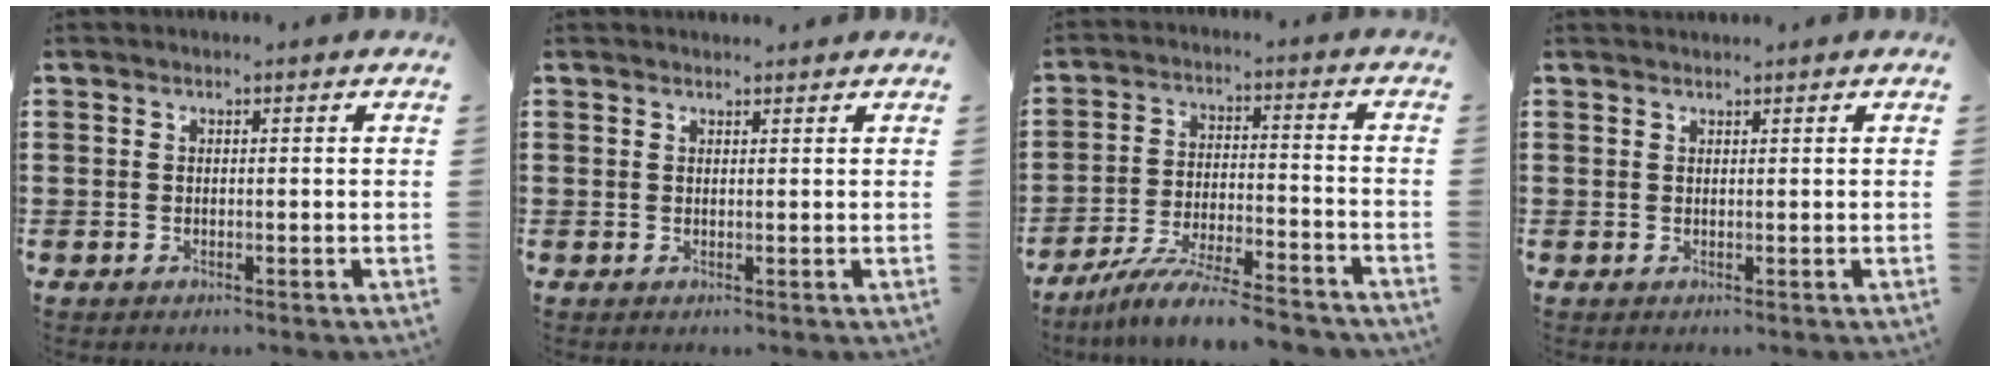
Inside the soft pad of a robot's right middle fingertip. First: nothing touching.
{"total": 0.0}
{"total": 8.4, "force": [-7.7, 0.2, 3.3], "torque": [-0.067, 0.003, -0.151]}
{"total": 0.7, "force": [0.7, -0.1, 0.0], "torque": [0.000, -0.002, 0.014]}